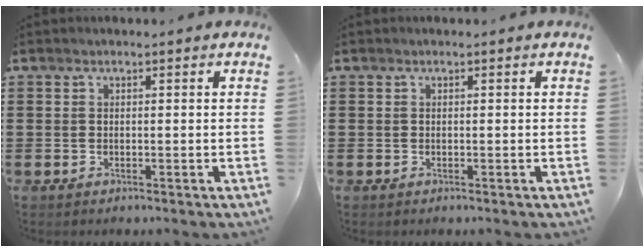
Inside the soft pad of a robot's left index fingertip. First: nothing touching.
{"total": 0.0}